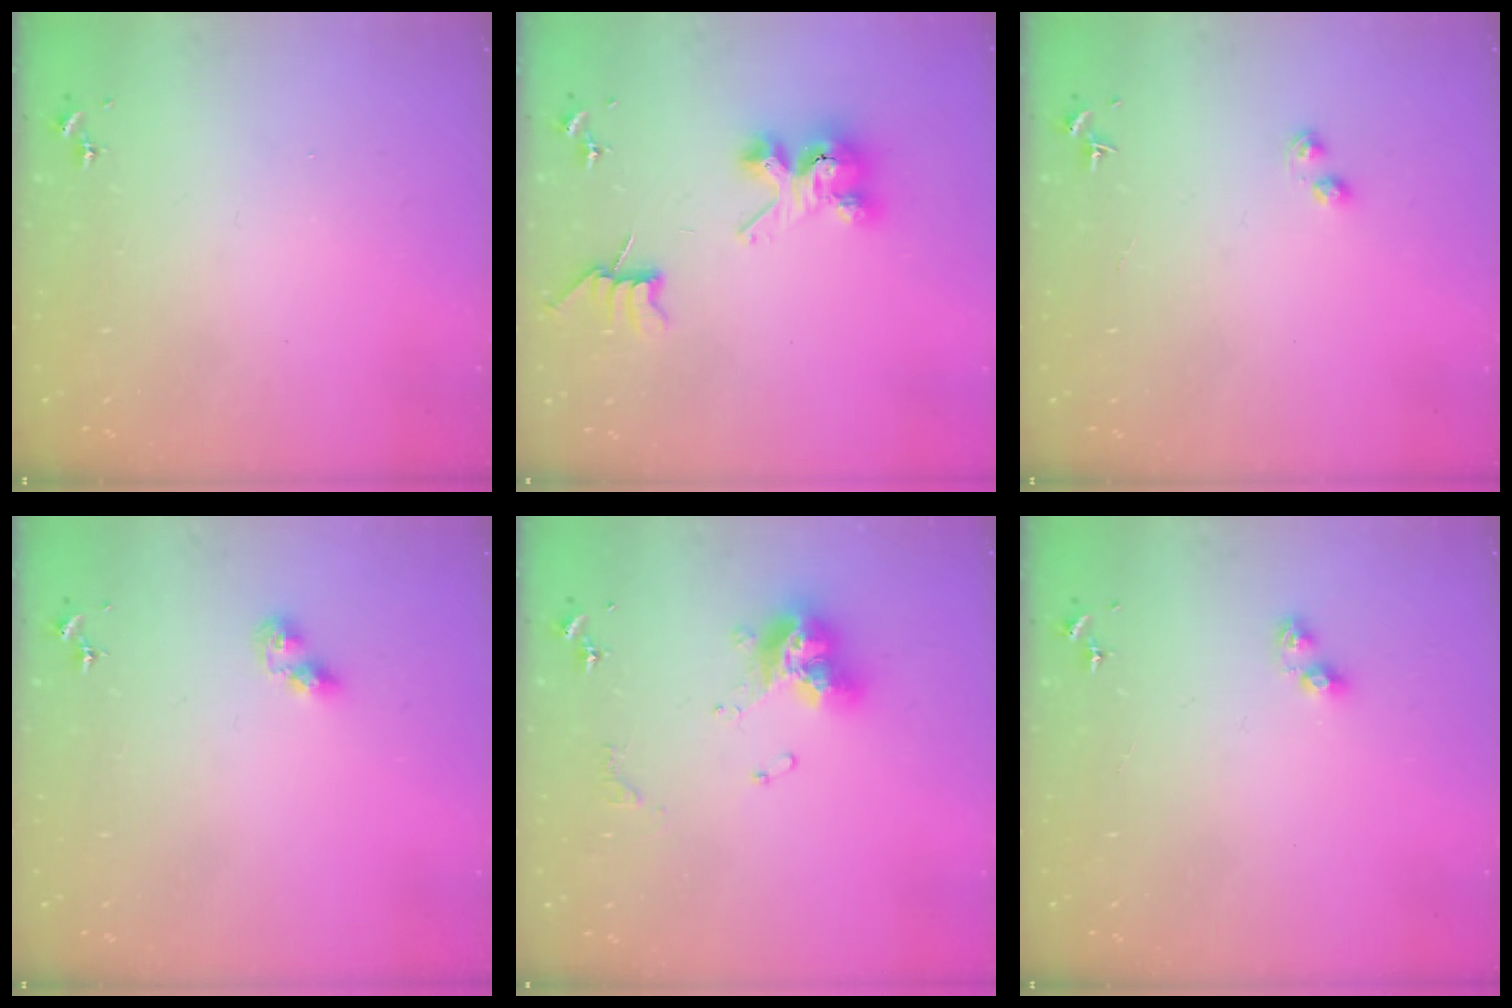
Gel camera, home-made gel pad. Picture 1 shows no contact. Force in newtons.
{"total": 8.1, "press": 8.1, "slide": 0.9}
{"total": 2.8, "press": 2.7, "slide": 0.4}
{"total": 5.7, "press": 5.7, "slide": 0.3}
{"total": 13.6, "press": 13.6, "slide": 1.3}
{"total": 5.0, "press": 4.9, "slide": 1.1}